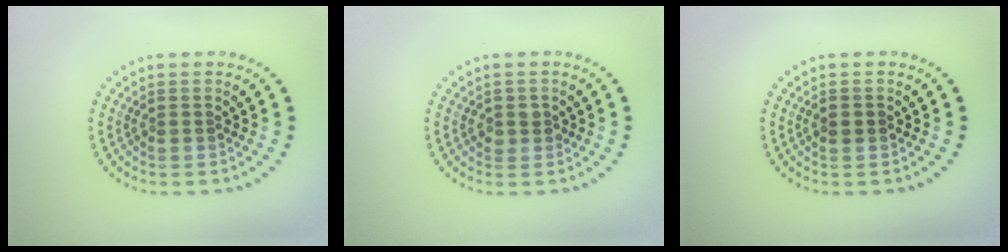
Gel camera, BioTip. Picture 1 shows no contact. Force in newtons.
{"total": 1.3, "press": 1.2, "slide": 0.5}
{"total": 1.0, "press": 1.0, "slide": 0.1}